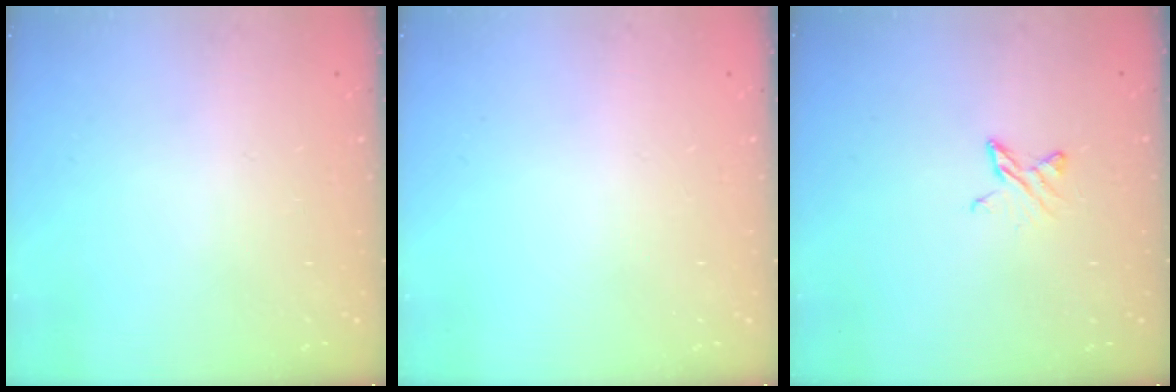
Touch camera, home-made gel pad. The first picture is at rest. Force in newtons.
{"total": 0.0}
{"total": 5.1, "press": 5.1, "slide": 0.6}